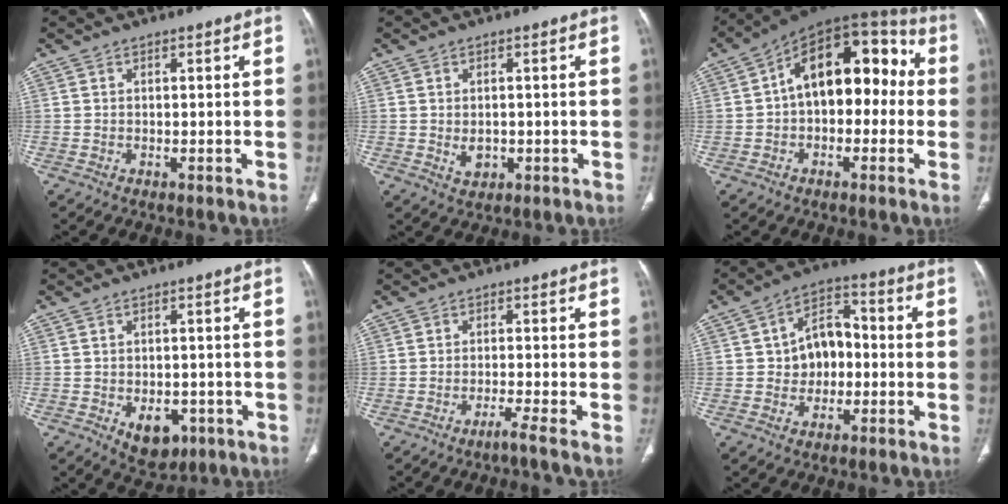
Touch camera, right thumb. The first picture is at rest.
{"total": 3.1, "force": [-0.3, 2.2, 2.1], "torque": [-0.026, -0.002, 0.004]}
{"total": 17.6, "force": [0.8, 10.6, 14.0], "torque": [-0.164, 0.056, -0.001]}
{"total": 6.8, "force": [-2.6, 4.5, 4.3], "torque": [-0.040, 0.008, -0.021]}
{"total": 2.3, "force": [-1.7, -1.0, 1.3], "torque": [-0.029, 0.004, -0.036]}
{"total": 9.8, "force": [-0.4, 7.2, 6.7], "torque": [-0.070, 0.031, -0.013]}